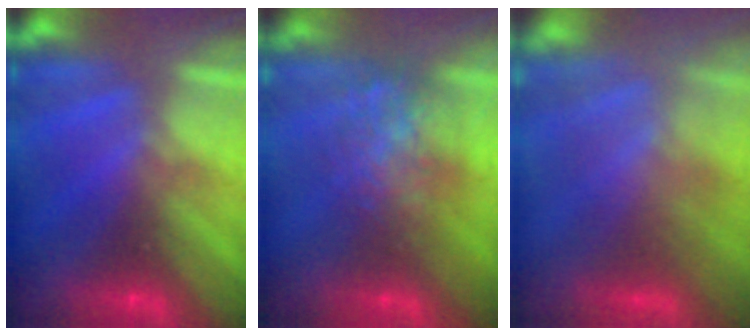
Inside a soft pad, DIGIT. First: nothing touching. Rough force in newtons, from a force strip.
{"total": 7.9}
{"total": 3.9}